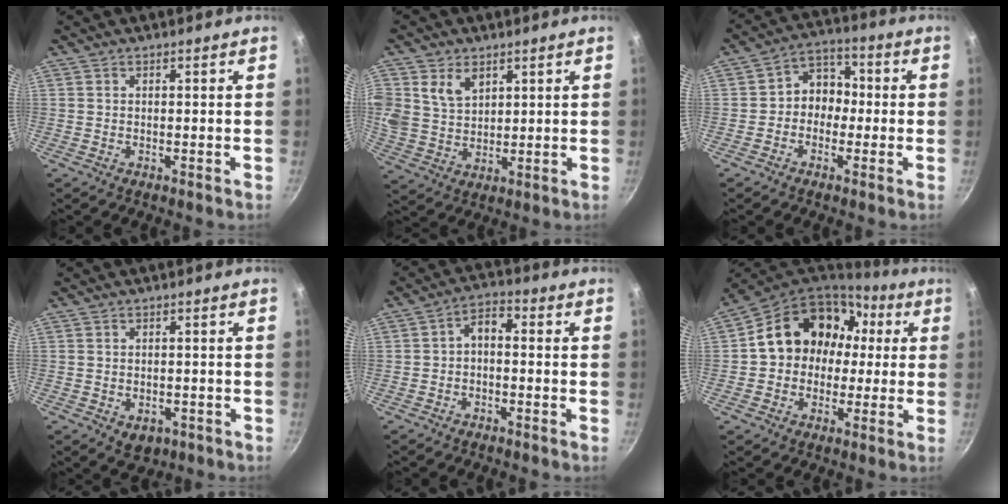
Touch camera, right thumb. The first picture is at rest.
{"total": 8.8, "force": [3.9, 6.4, 4.7], "torque": [-0.081, -0.014, 0.080]}
{"total": 7.2, "force": [-0.9, 6.0, 3.8], "torque": [-0.010, 0.028, -0.031]}
{"total": 3.9, "force": [-1.5, 2.8, 2.3], "torque": [-0.024, 0.006, -0.007]}
{"total": 4.1, "force": [-1.0, 2.4, 3.2], "torque": [-0.050, 0.029, -0.021]}
{"total": 17.5, "force": [2.3, 14.4, 9.7], "torque": [-0.118, 0.052, 0.030]}